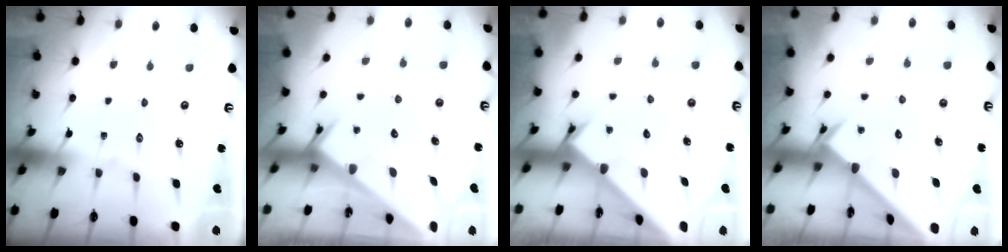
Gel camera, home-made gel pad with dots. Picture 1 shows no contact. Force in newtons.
{"total": 3.1, "press": 3.1, "slide": 0.2}
{"total": 2.2, "press": 2.2, "slide": 0.2}
{"total": 2.4, "press": 2.4, "slide": 0.2}